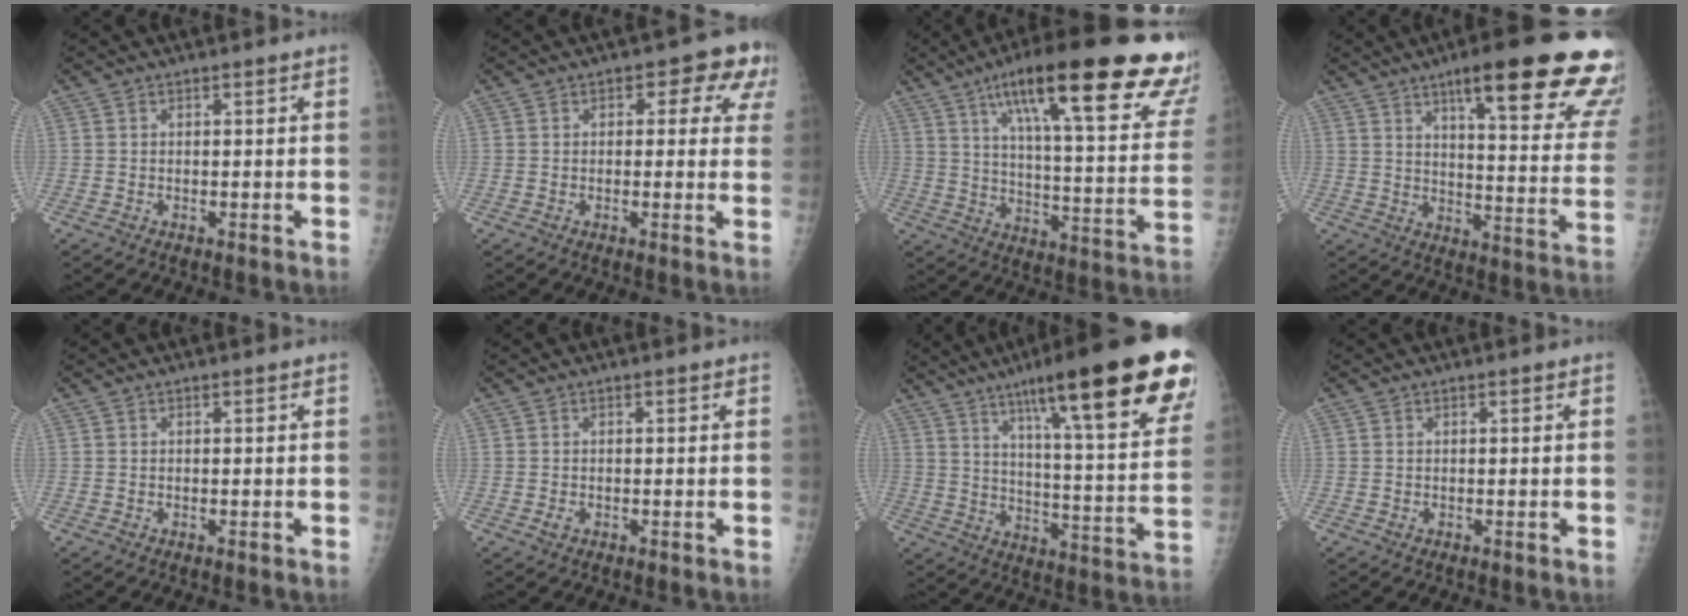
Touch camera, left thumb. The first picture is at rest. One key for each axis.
{"total": 7.5, "fx": 2.9, "fy": 4.4, "fz": 5.3, "tx": -0.007, "ty": 0.002, "tz": 0.020}
{"total": 31.0, "fx": 18.7, "fy": 6.1, "fz": 23.9, "tx": -0.297, "ty": -0.037, "tz": 0.270}
{"total": 25.7, "fx": 15.8, "fy": 4.8, "fz": 19.7, "tx": -0.217, "ty": -0.056, "tz": 0.209}
{"total": 0.0}
{"total": 0.8, "fx": -0.4, "fy": 0.6, "fz": 0.5, "tx": -0.006, "ty": -0.001, "tz": -0.005}
{"total": 28.7, "fx": 16.5, "fy": 4.9, "fz": 23.0, "tx": -0.305, "ty": -0.041, "tz": 0.243}
{"total": 0.0}